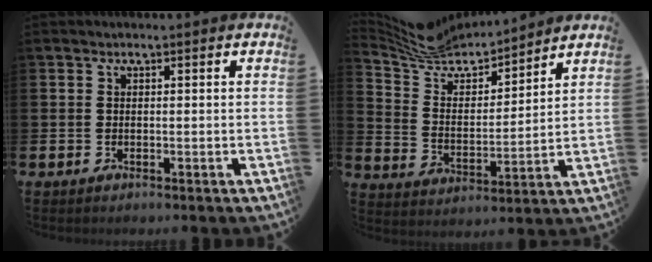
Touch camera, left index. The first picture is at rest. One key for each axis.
{"total": 8.0, "fx": 7.5, "fy": 2.6, "fz": 1.4, "tx": -0.075, "ty": -0.052, "tz": 0.135}